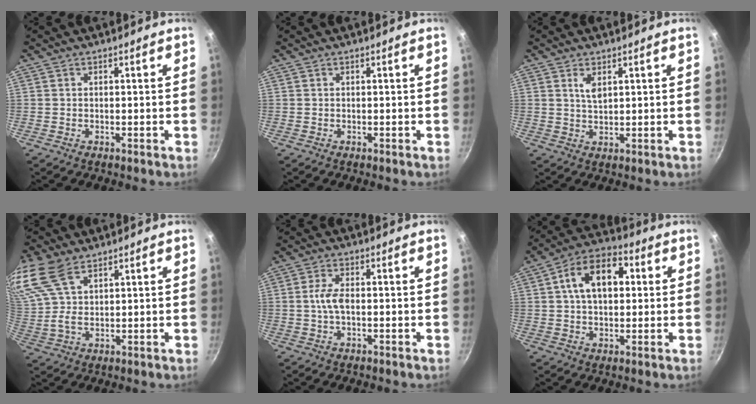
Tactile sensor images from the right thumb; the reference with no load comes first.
{"total": 0.0}
{"total": 2.9, "force": [1.3, 1.5, 2.2], "torque": [-0.037, -0.008, 0.026]}
{"total": 12.0, "force": [7.3, 5.9, 7.4], "torque": [-0.162, 0.011, 0.153]}
{"total": 4.0, "force": [-0.3, 1.9, 3.5], "torque": [-0.072, 0.009, -0.010]}
{"total": 12.6, "force": [2.5, 8.1, 9.4], "torque": [-0.118, 0.022, 0.026]}